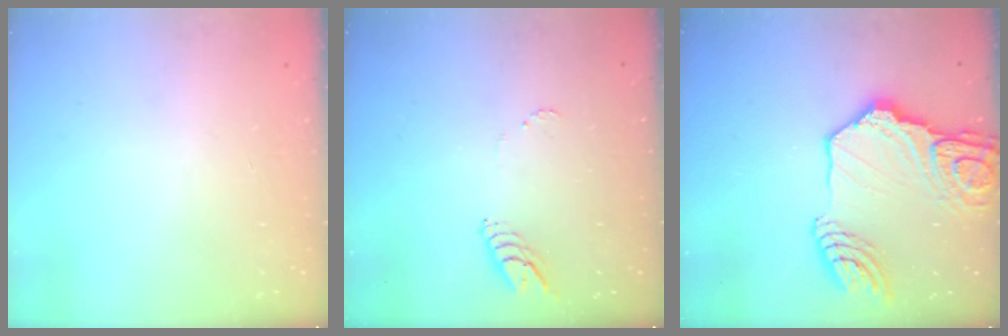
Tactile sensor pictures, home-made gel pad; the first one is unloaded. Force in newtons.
{"total": 5.9, "press": 5.9, "slide": 0.3}
{"total": 22.5, "press": 22.3, "slide": 2.6}